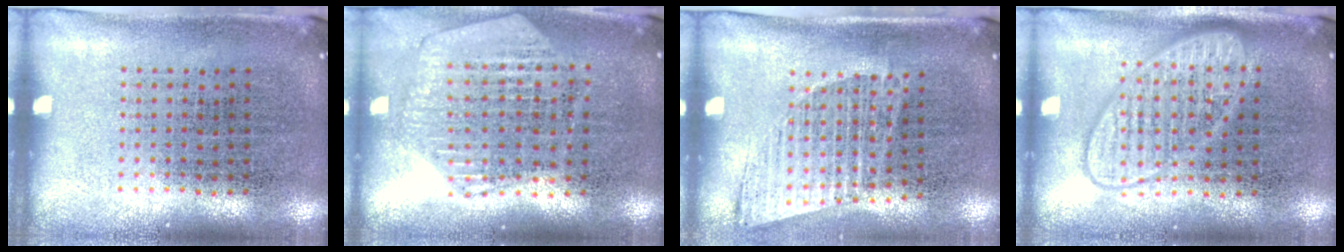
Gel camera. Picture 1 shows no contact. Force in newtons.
{"total": 1.2, "press": 1.2, "slide": 0.2}
{"total": 1.2, "press": 1.1, "slide": 0.6}
{"total": 2.9, "press": 2.8, "slide": 0.4}